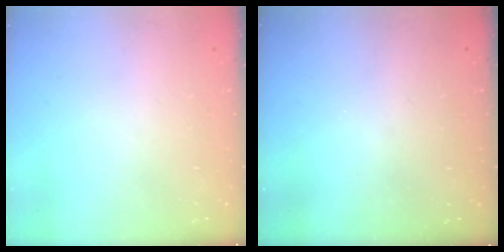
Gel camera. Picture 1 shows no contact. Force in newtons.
{"total": 3.0, "press": 3.0, "slide": 0.2}